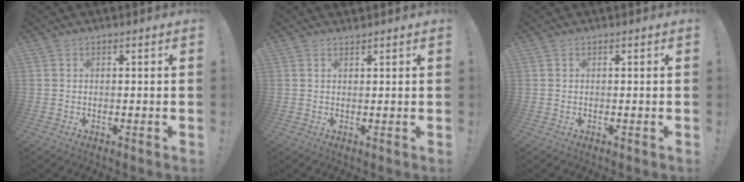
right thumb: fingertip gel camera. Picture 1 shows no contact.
{"total": 0.8, "force": [0.8, -0.1, 0.0], "torque": [0.002, -0.003, 0.015]}
{"total": 0.0}